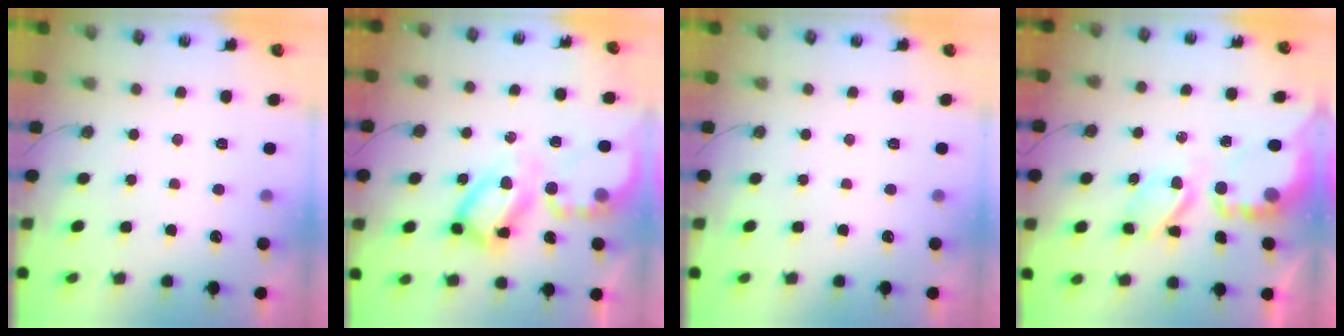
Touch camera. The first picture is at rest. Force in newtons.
{"total": 18.0, "press": 18.0, "slide": 1.5}
{"total": 0.0}
{"total": 8.5, "press": 8.4, "slide": 0.7}